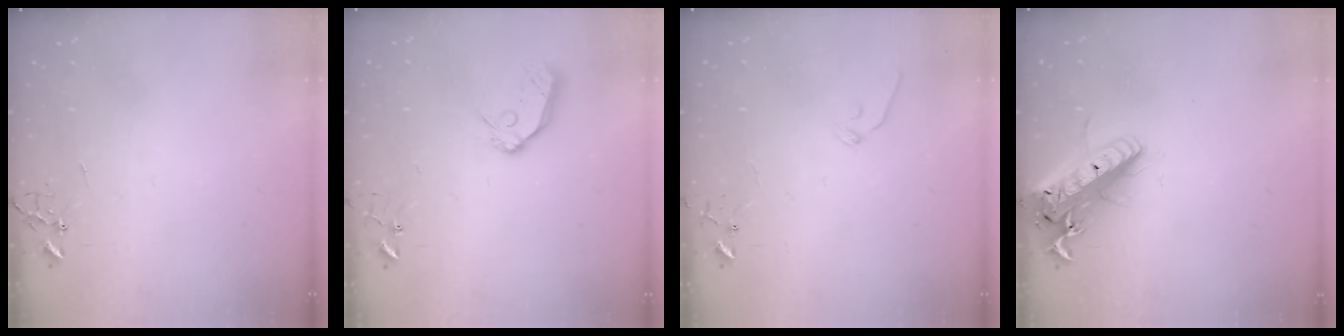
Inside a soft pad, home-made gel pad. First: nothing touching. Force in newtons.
{"total": 11.0, "press": 10.9, "slide": 1.1}
{"total": 6.9, "press": 6.9, "slide": 0.7}
{"total": 20.4, "press": 20.0, "slide": 4.2}